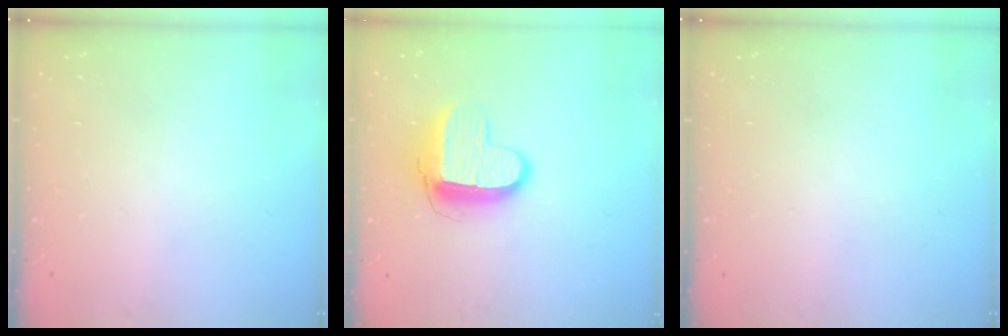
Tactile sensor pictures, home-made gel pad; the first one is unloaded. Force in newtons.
{"total": 11.1, "press": 11.1, "slide": 0.8}
{"total": 0.0}